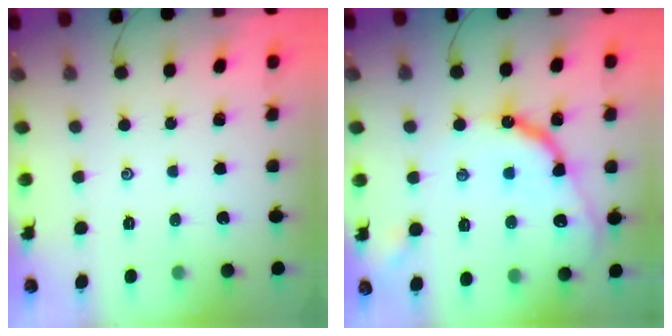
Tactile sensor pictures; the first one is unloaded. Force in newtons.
{"total": 14.0, "press": 13.9, "slide": 1.0}